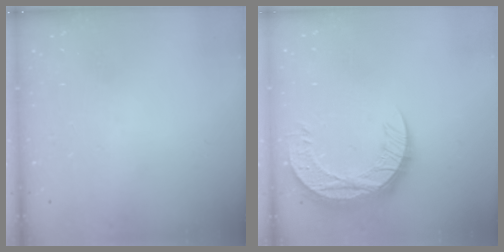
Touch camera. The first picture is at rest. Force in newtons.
{"total": 12.8, "press": 12.8, "slide": 0.9}